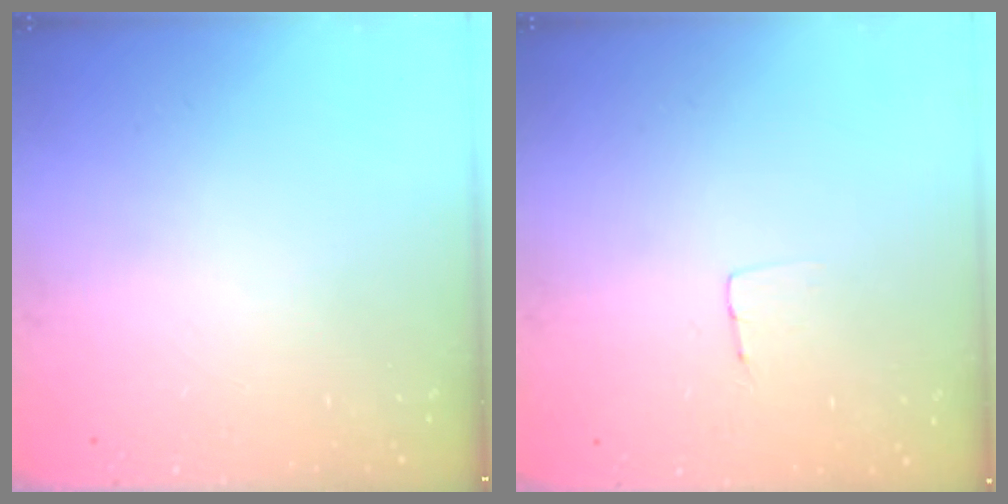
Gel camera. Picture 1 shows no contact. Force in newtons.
{"total": 3.2, "press": 3.2, "slide": 0.2}